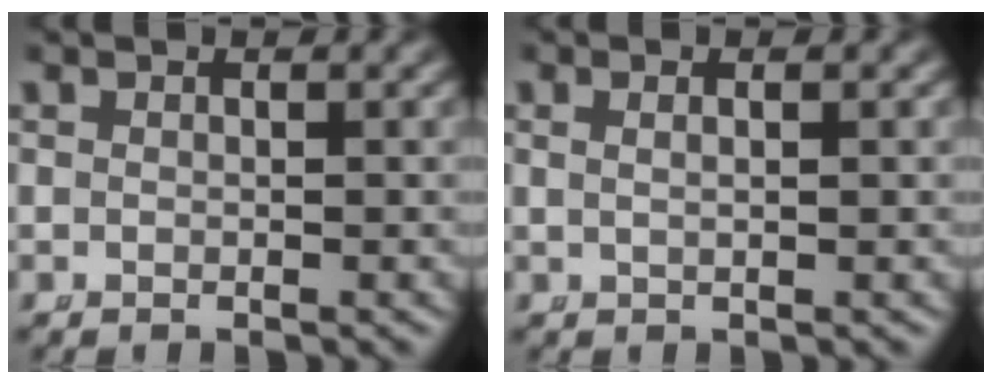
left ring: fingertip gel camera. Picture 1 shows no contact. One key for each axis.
{"total": 0.9, "fx": 0.2, "fy": -0.1, "fz": 0.9, "tx": -0.017, "ty": -0.004, "tz": 0.009}